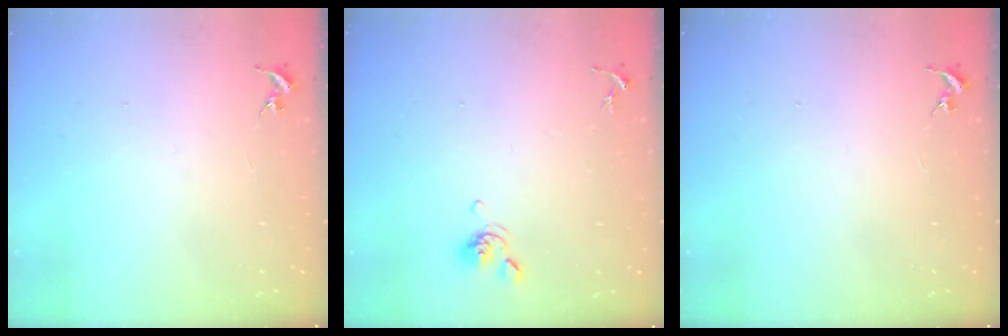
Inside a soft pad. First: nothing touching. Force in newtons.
{"total": 6.0, "press": 5.9, "slide": 1.2}
{"total": 0.0}